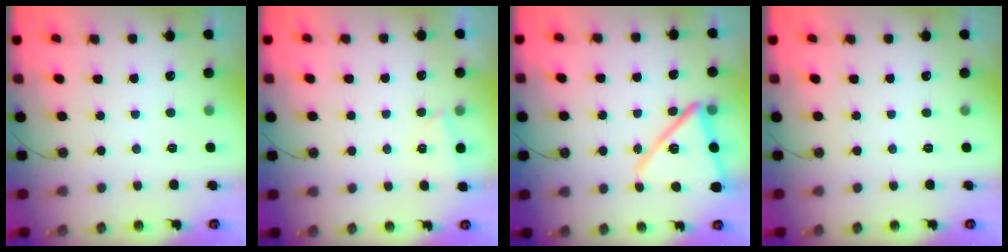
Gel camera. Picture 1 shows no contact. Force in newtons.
{"total": 1.7, "press": 1.7, "slide": 0.5}
{"total": 15.0, "press": 14.9, "slide": 1.5}
{"total": 0.0}